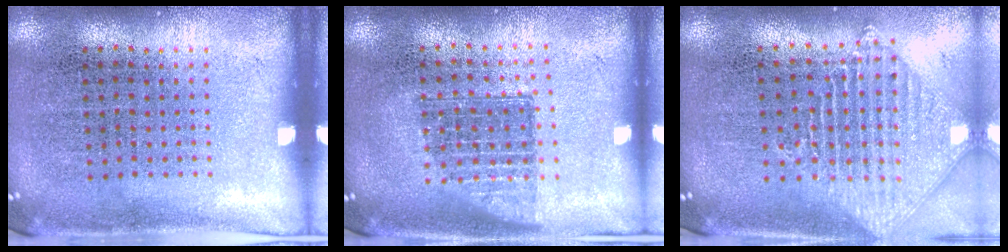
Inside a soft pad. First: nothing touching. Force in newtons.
{"total": 1.3, "press": 1.1, "slide": 0.8}
{"total": 1.6, "press": 1.4, "slide": 0.8}